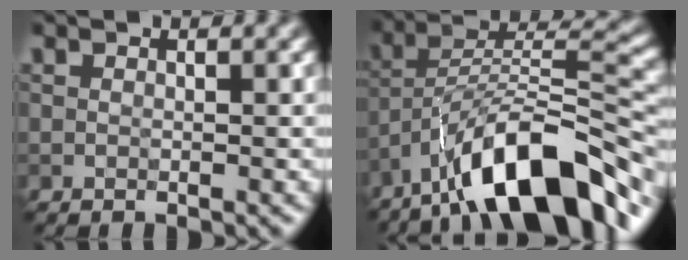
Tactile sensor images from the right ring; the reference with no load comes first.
{"total": 13.8, "force": [-8.7, 4.1, 9.8], "torque": [-0.141, 0.023, -0.153]}